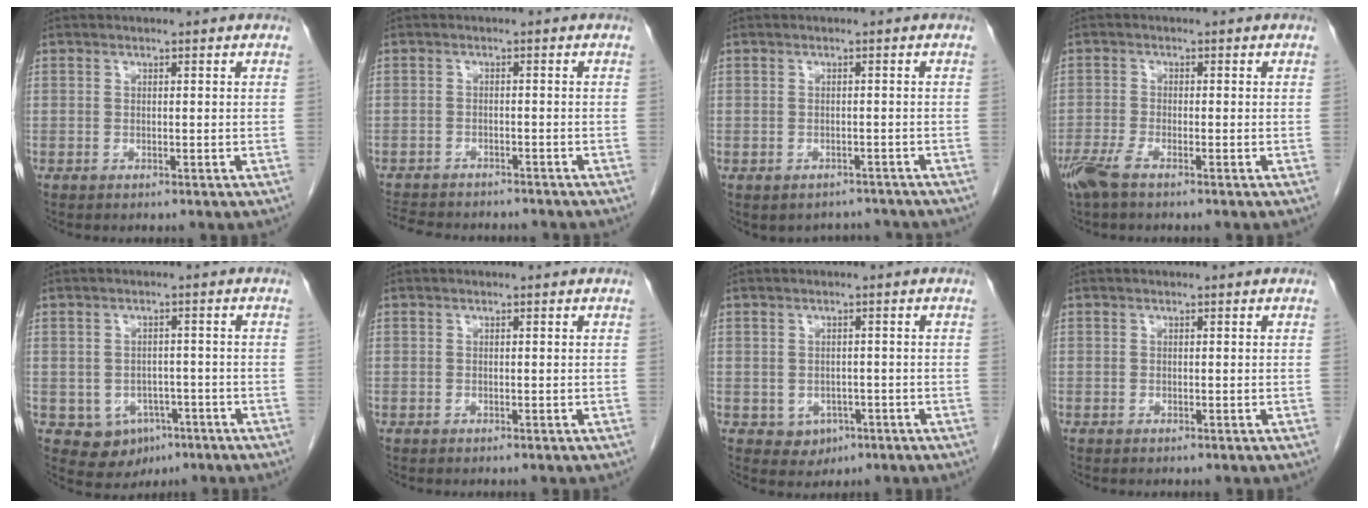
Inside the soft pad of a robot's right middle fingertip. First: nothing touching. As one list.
[{"total": 10.8, "force": [-9.6, 3.1, 3.7], "torque": [-0.079, -0.002, -0.130]}, {"total": 3.5, "force": [-3.0, 1.8, -0.1], "torque": [0.007, 0.012, -0.037]}, {"total": 3.6, "force": [-2.6, 0.5, 2.5], "torque": [-0.056, -0.008, -0.056]}, {"total": 5.6, "force": [-2.5, 4.7, 1.9], "torque": [-0.026, 0.004, -0.022]}, {"total": 0.0}, {"total": 2.8, "force": [-1.0, 2.4, 1.2], "torque": [-0.012, 0.004, -0.002]}, {"total": 0.0}]